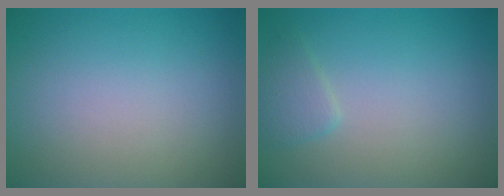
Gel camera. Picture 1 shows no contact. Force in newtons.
{"total": 1.5, "press": 1.5, "slide": 0.1}